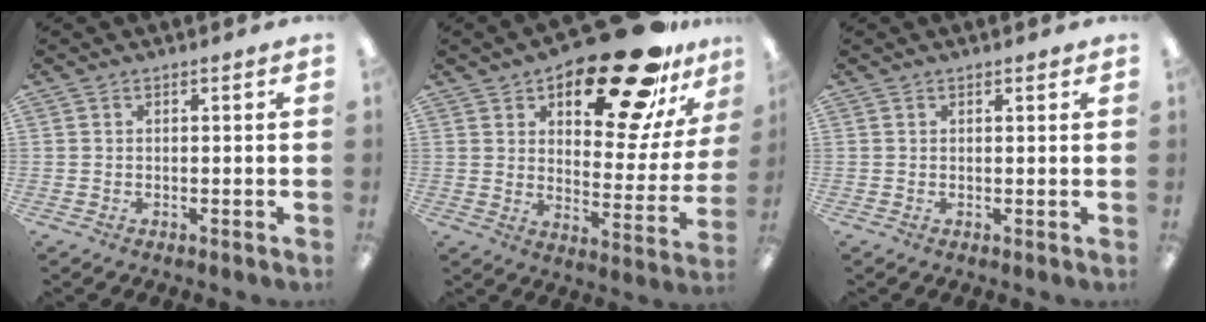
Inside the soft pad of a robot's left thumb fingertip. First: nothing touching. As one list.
[{"total": 24.1, "force": [17.7, 8.9, 13.7], "torque": [-0.184, -0.115, 0.288]}, {"total": 0.8, "force": [0.6, 0.3, 0.5], "torque": [-0.002, -0.002, 0.009]}]